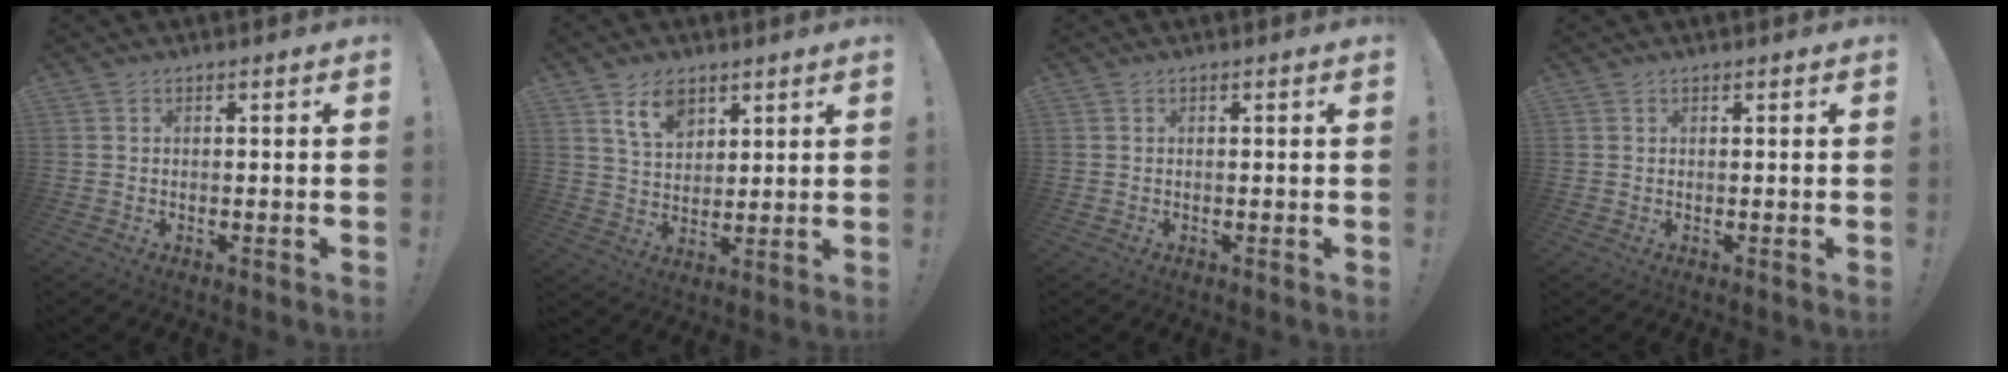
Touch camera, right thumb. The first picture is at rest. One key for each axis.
{"total": 9.4, "fx": 5.9, "fy": 5.5, "fz": 4.7, "tx": -0.085, "ty": -0.020, "tz": 0.112}
{"total": 0.0}
{"total": 0.5, "fx": 0.3, "fy": 0.4, "fz": 0.0, "tx": 0.000, "ty": 0.000, "tz": 0.006}